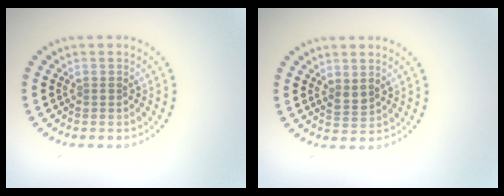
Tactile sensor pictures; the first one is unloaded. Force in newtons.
{"total": 1.2, "press": 1.1, "slide": 0.5}